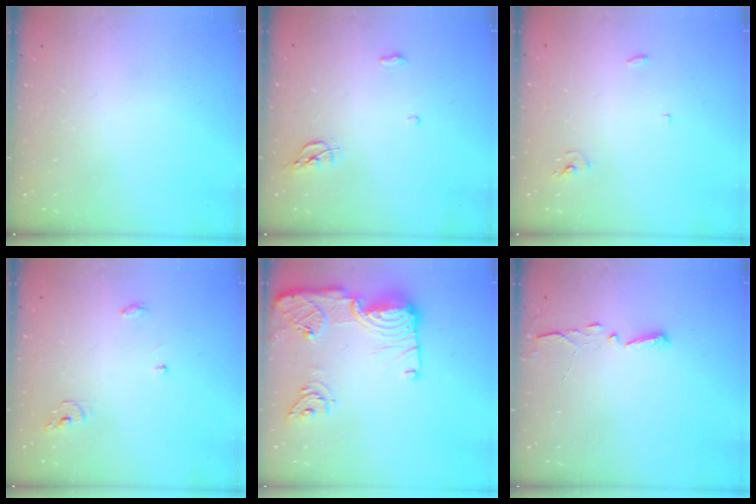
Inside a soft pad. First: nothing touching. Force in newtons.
{"total": 7.2, "press": 5.3, "slide": 4.9}
{"total": 2.5, "press": 2.5, "slide": 0.1}
{"total": 3.9, "press": 3.9, "slide": 0.2}
{"total": 18.5, "press": 18.4, "slide": 2.0}
{"total": 3.1, "press": 3.1, "slide": 0.3}